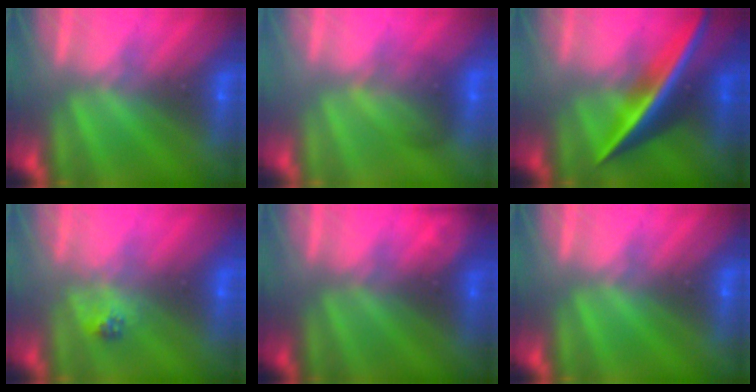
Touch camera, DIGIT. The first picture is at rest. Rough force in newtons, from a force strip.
{"total": 2.0}
{"total": 2.6}
{"total": 2.3}
{"total": 1.8}
{"total": 0.0}